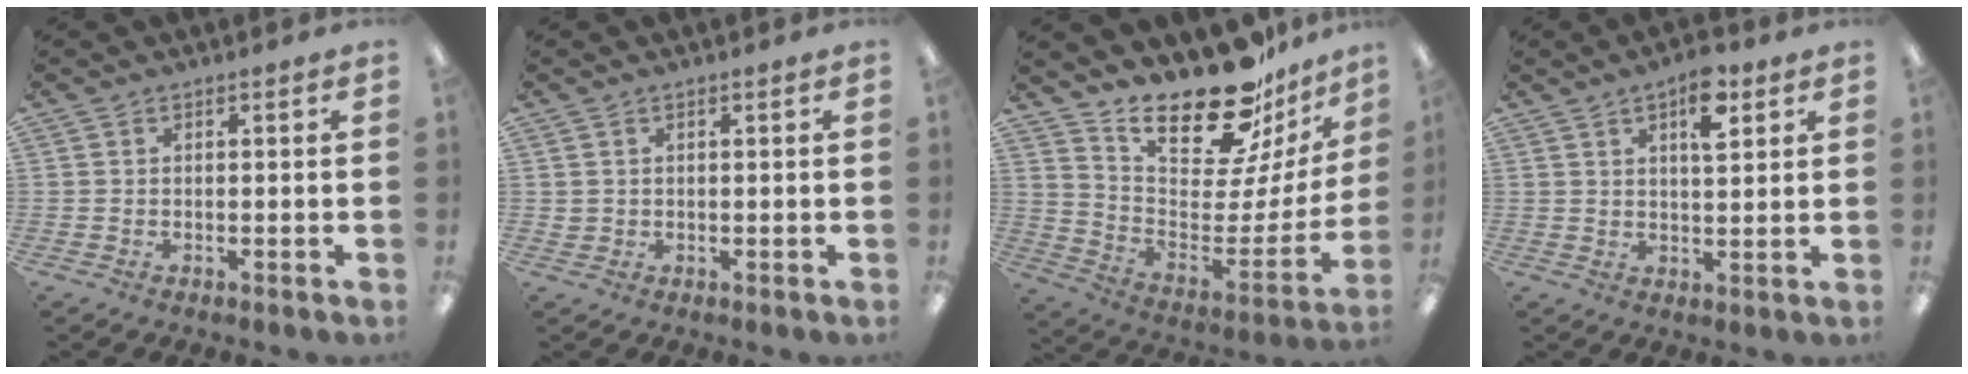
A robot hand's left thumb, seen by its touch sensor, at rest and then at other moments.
{"total": 1.3, "force": [0.6, 1.1, 0.1], "torque": [-0.003, 0.002, 0.011]}
{"total": 23.5, "force": [19.3, 7.5, 11.2], "torque": [-0.171, -0.146, 0.331]}
{"total": 8.0, "force": [4.4, 3.1, 5.9], "torque": [-0.085, -0.013, 0.069]}